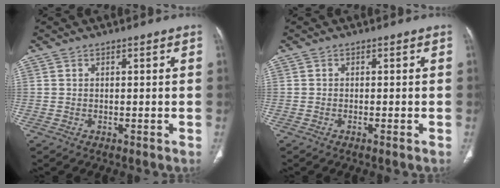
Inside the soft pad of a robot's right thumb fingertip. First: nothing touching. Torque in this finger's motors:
{"motor_torque": [-0.63, 0.11, -0.41, -0.11, -0.02]}